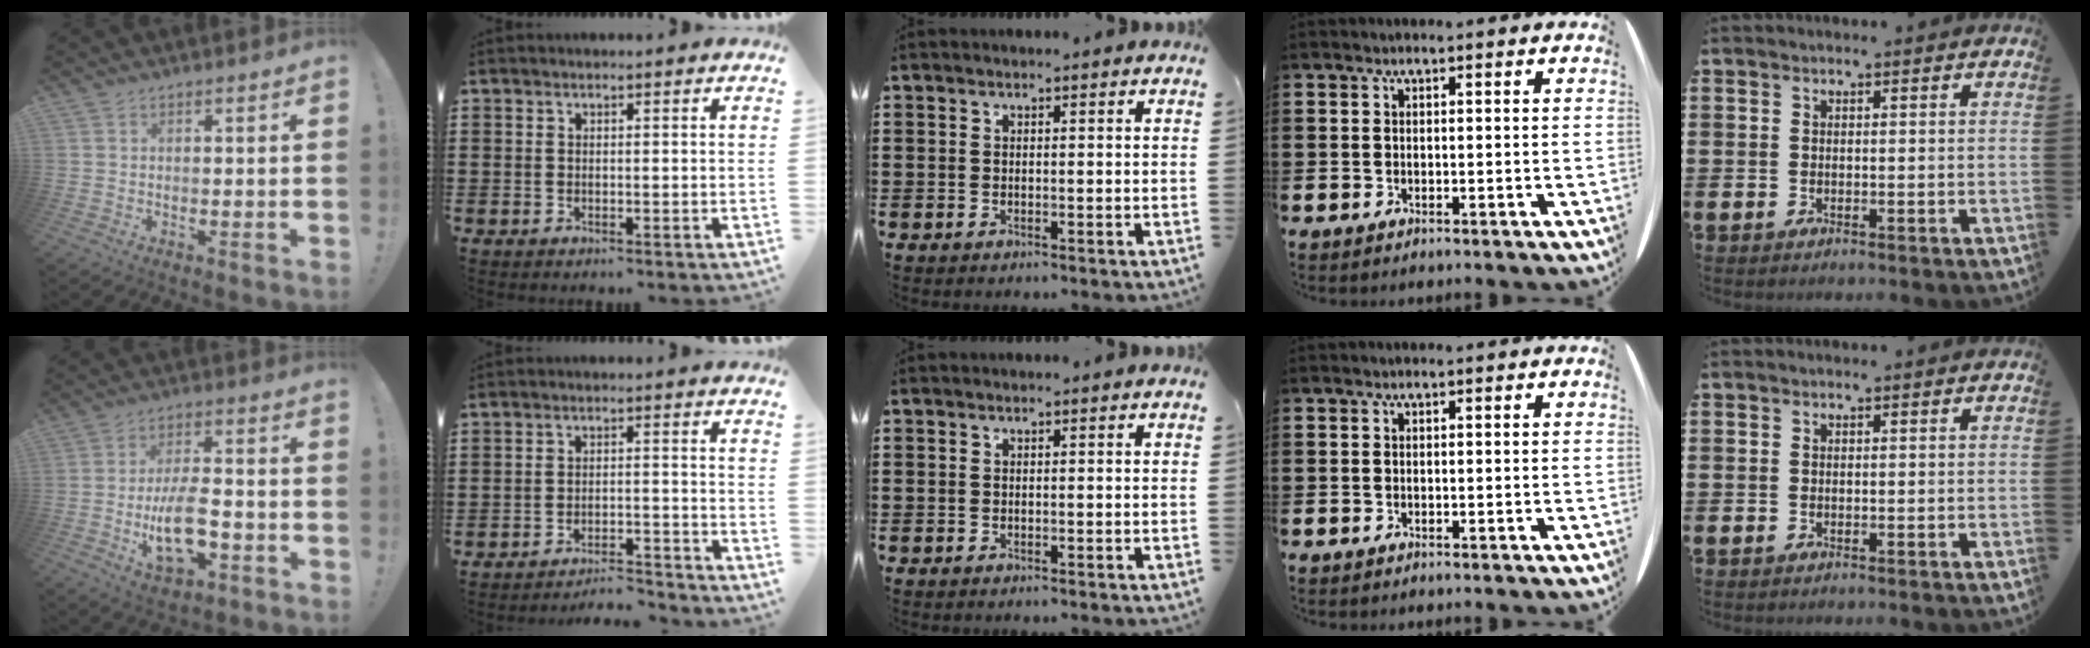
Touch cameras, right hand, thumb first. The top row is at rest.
{"thumb": {"total": 13.7, "force": [-3.8, 6.6, 11.4], "torque": [-0.197, 0.011, -0.064]}, "index": {"total": 3.8, "force": [-3.7, 0.0, 0.7], "torque": [-0.018, 0.000, -0.078]}}